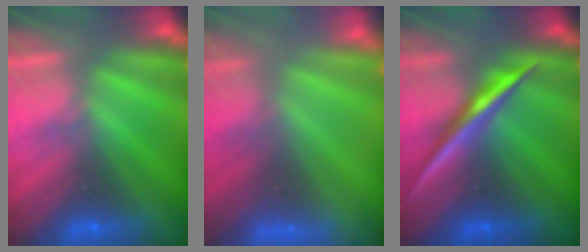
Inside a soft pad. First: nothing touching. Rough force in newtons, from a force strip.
{"total": 8.6}
{"total": 2.3}